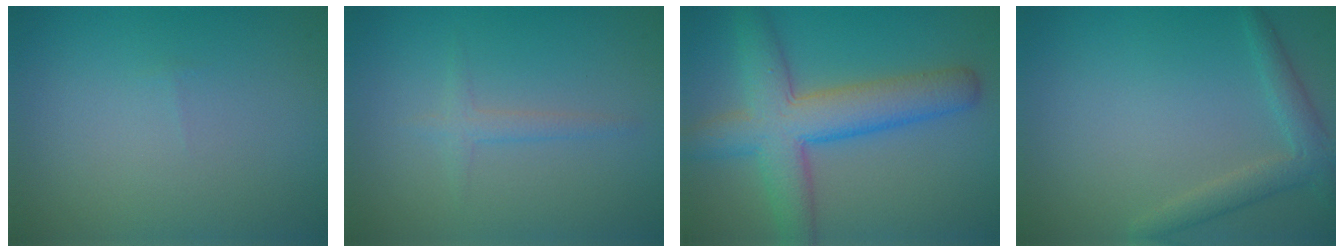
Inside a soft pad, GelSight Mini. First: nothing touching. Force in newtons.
{"total": 1.2, "press": 1.2, "slide": 0.1}
{"total": 7.2, "press": 7.2, "slide": 0.2}
{"total": 2.5, "press": 2.5, "slide": 0.2}